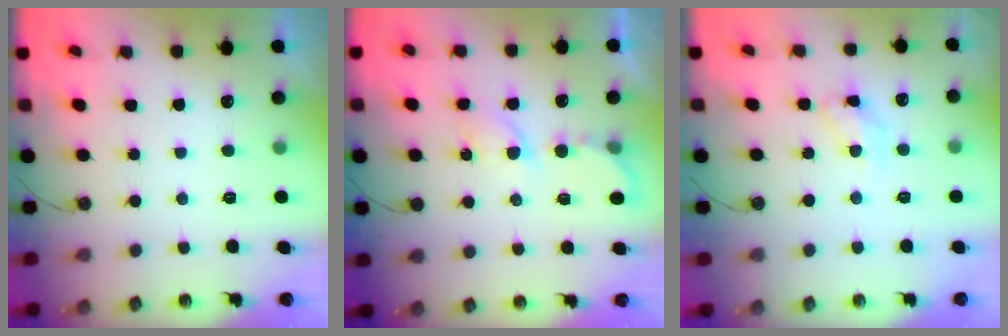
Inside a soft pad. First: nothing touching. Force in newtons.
{"total": 6.2, "press": 6.2, "slide": 0.2}
{"total": 9.8, "press": 9.8, "slide": 0.7}